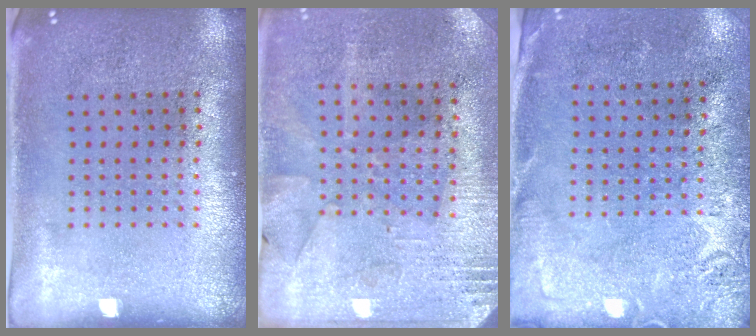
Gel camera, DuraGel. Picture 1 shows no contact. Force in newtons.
{"total": 2.7, "press": 2.4, "slide": 1.3}
{"total": 2.7, "press": 2.4, "slide": 1.2}